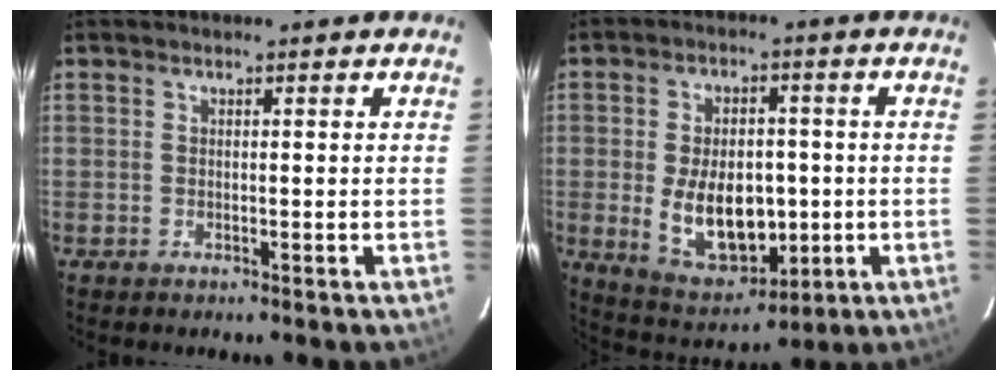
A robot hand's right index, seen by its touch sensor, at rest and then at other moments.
{"total": 13.3, "force": [-1.7, 8.2, 10.4], "torque": [-0.203, -0.010, -0.006]}